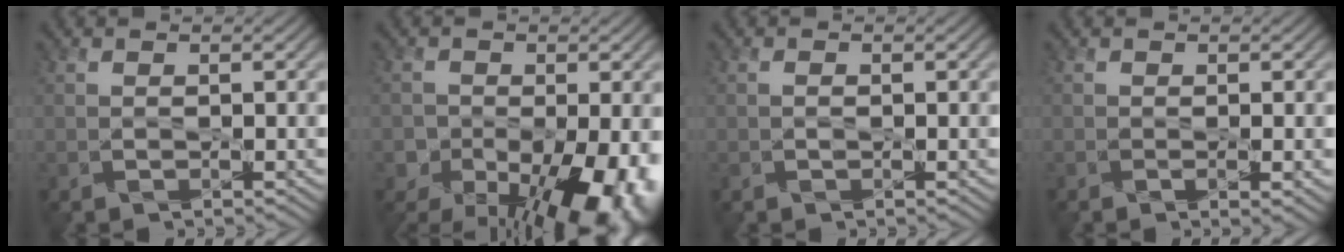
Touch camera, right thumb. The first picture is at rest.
{"total": 17.1, "force": [-7.7, 10.4, 11.3], "torque": [-0.172, -0.037, -0.091]}
{"total": 0.6, "force": [-0.1, 0.4, 0.4], "torque": [-0.009, -0.001, -0.001]}
{"total": 1.6, "force": [-0.5, 0.7, 1.4], "torque": [-0.027, -0.010, -0.005]}